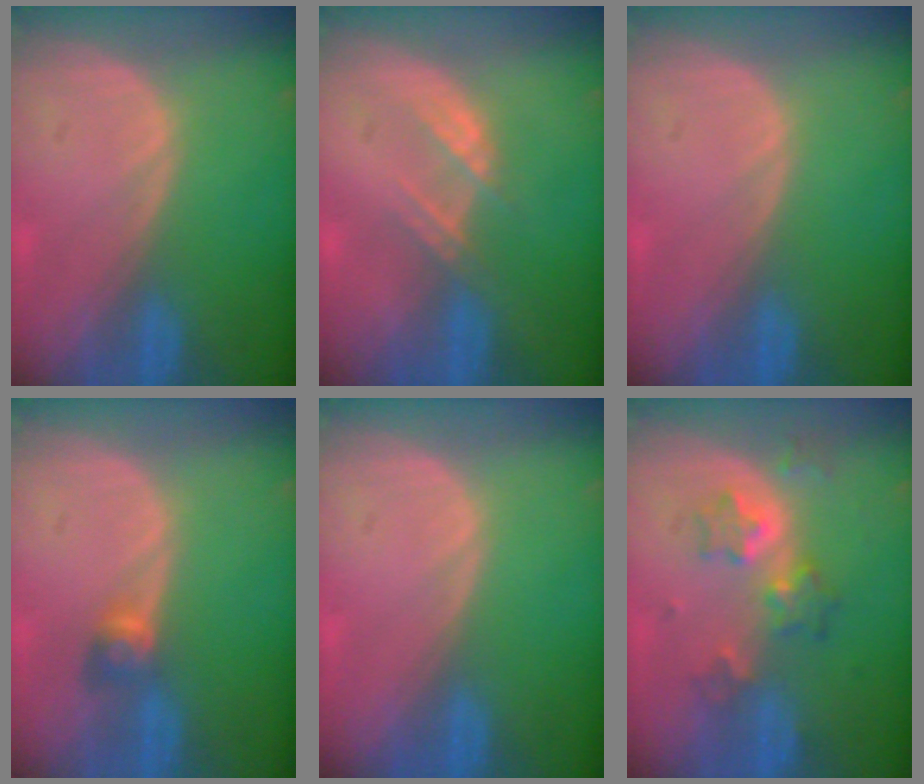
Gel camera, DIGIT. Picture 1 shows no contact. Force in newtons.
{"total": 2.7, "press": 2.7, "slide": 0.3}
{"total": 0.0}
{"total": 2.7, "press": 2.4, "slide": 1.2}
{"total": 0.0}
{"total": 6.5, "press": 5.6, "slide": 3.1}